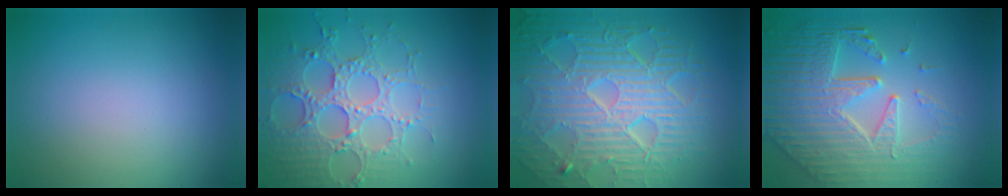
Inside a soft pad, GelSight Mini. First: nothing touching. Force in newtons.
{"total": 5.2, "press": 4.9, "slide": 1.8}
{"total": 10.9, "press": 6.9, "slide": 8.5}
{"total": 8.2, "press": 5.9, "slide": 5.6}